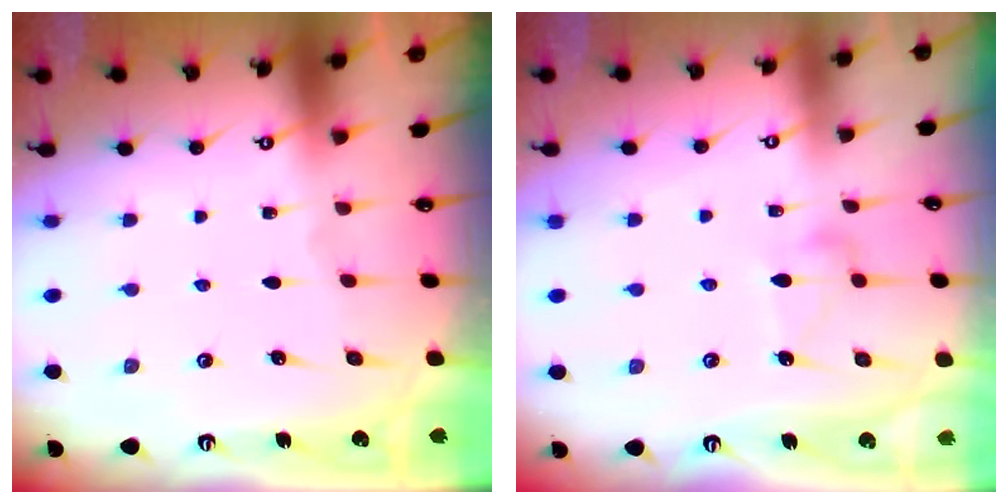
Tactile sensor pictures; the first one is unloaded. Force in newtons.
{"total": 8.4, "press": 8.4, "slide": 0.1}